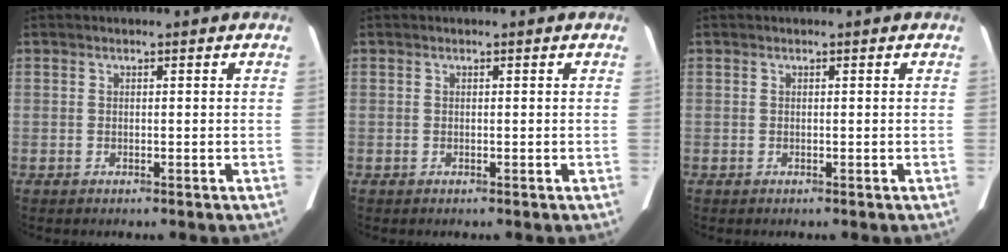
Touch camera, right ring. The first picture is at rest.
{"total": 0.0}
{"total": 0.0}